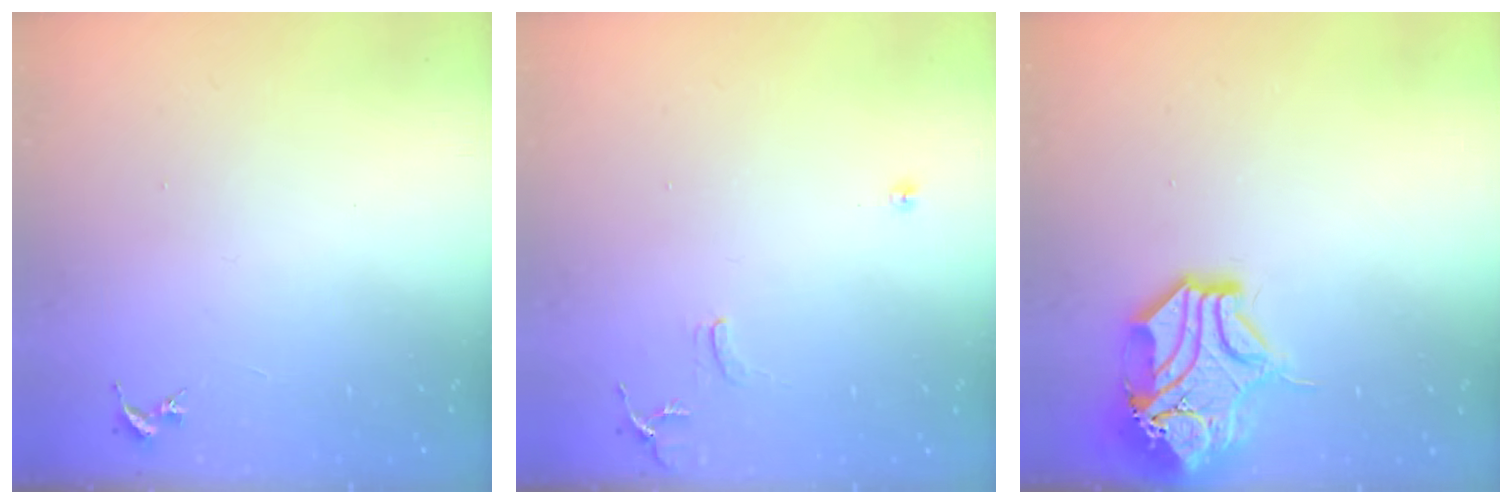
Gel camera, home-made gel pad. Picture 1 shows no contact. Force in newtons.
{"total": 7.2, "press": 7.2, "slide": 0.8}
{"total": 15.9, "press": 15.7, "slide": 2.2}